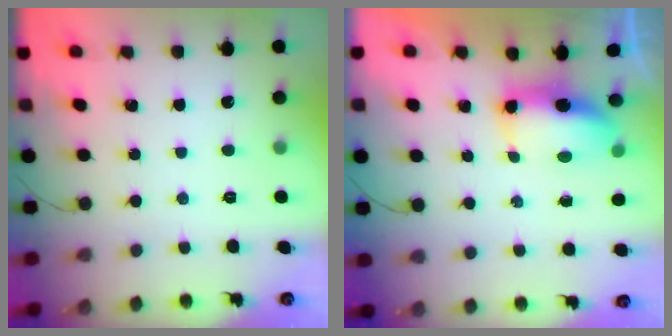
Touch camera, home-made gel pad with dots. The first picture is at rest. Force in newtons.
{"total": 7.1, "press": 7.0, "slide": 1.1}